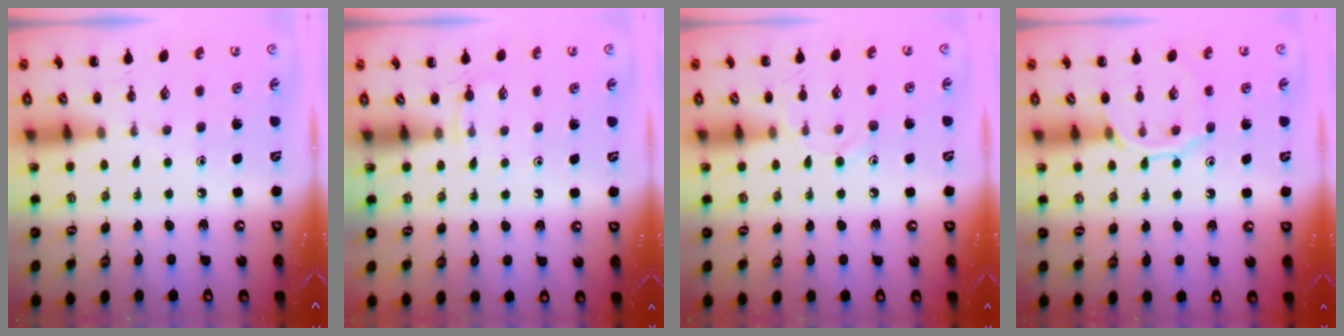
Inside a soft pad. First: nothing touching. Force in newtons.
{"total": 3.9, "press": 3.7, "slide": 1.2}
{"total": 8.8, "press": 8.5, "slide": 2.3}
{"total": 10.5, "press": 10.5, "slide": 0.7}